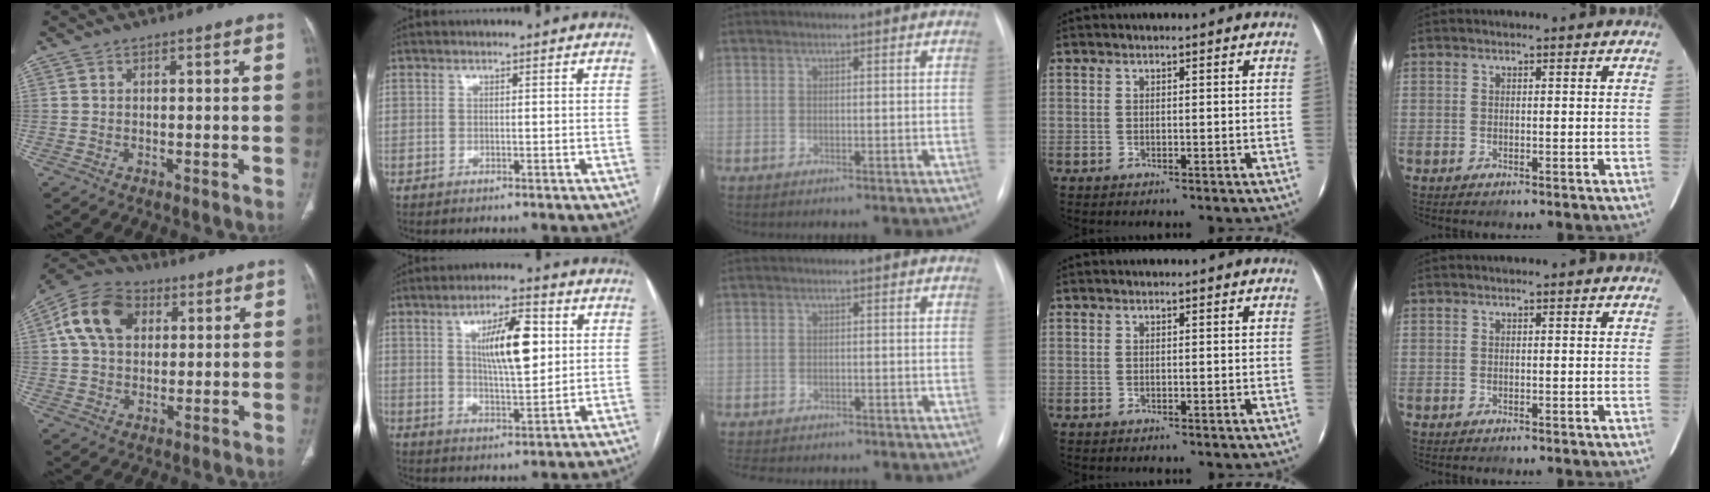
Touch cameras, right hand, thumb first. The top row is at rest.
{"thumb": {"total": 12.7, "force": [3.7, 9.1, 8.0], "torque": [-0.134, 0.014, 0.056]}, "index": {"total": 10.1, "force": [2.6, 2.6, 9.4], "torque": [-0.159, 0.006, 0.045]}, "middle": {"total": 8.8, "force": [-7.6, 3.0, 3.3], "torque": [-0.062, -0.003, -0.094]}}